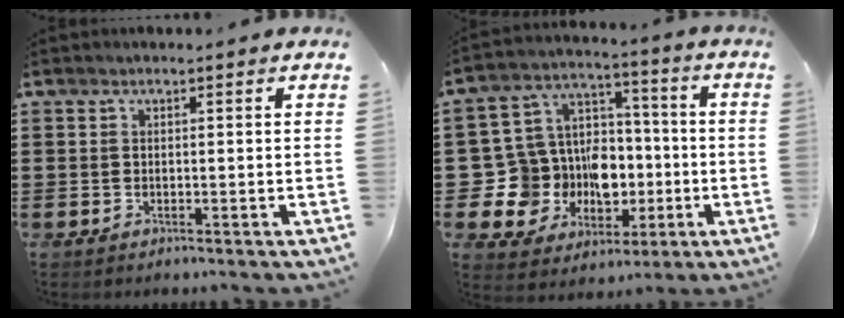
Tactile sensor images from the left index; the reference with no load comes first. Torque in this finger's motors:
{"motor_torque": [2.12, 0.02, 1.03, 0.11]}